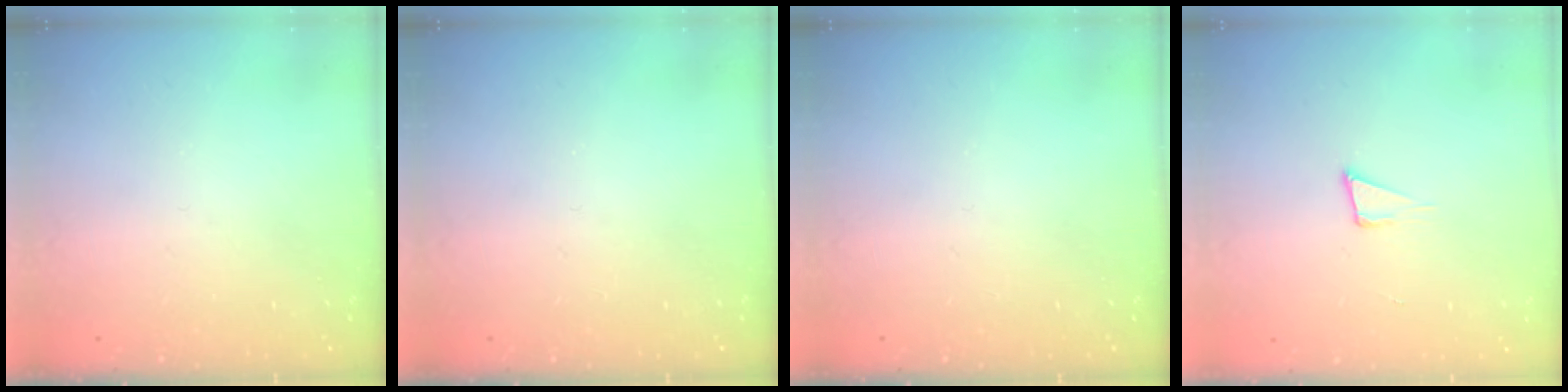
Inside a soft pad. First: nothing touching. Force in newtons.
{"total": 0.0}
{"total": 0.0}
{"total": 5.1, "press": 3.8, "slide": 3.3}